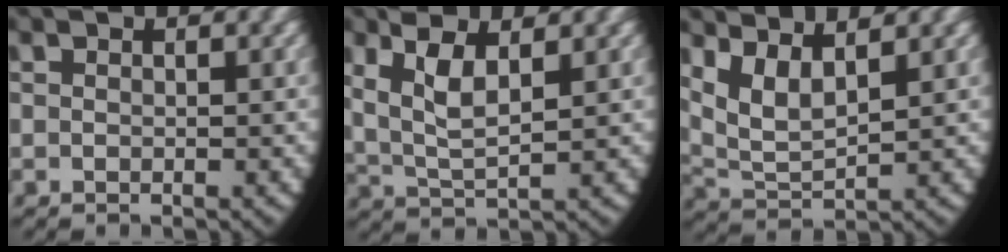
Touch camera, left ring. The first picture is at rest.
{"total": 6.3, "force": [1.8, 4.0, 4.5], "torque": [-0.117, -0.021, 0.039]}
{"total": 8.0, "force": [2.1, 6.2, 4.5], "torque": [-0.137, -0.023, 0.036]}